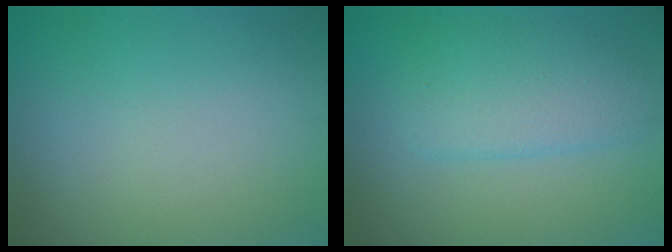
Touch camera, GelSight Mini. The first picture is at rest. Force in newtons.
{"total": 4.0, "press": 4.0, "slide": 0.4}